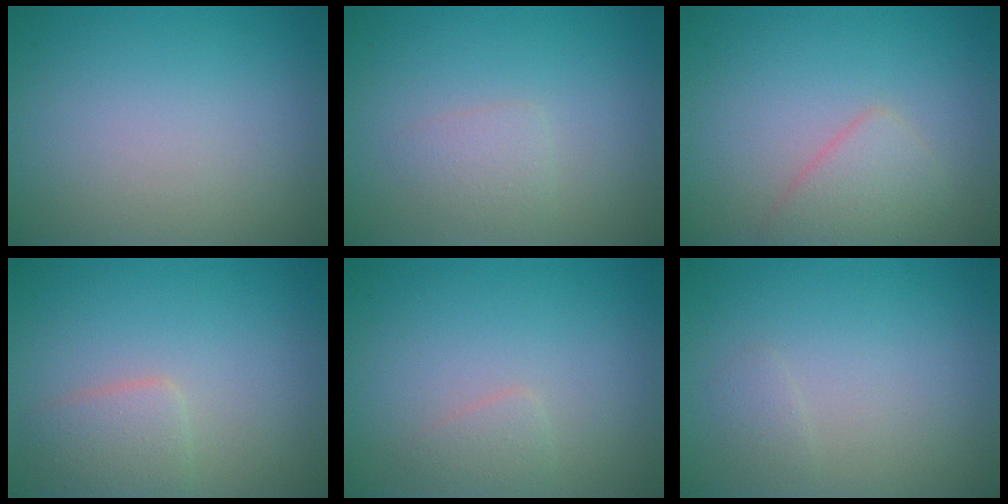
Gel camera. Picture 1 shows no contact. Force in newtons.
{"total": 1.3, "press": 1.3, "slide": 0.1}
{"total": 2.5, "press": 2.5, "slide": 0.1}
{"total": 2.4, "press": 2.4, "slide": 0.1}
{"total": 1.0, "press": 1.0, "slide": 0.0}
{"total": 0.7, "press": 0.7, "slide": 0.1}